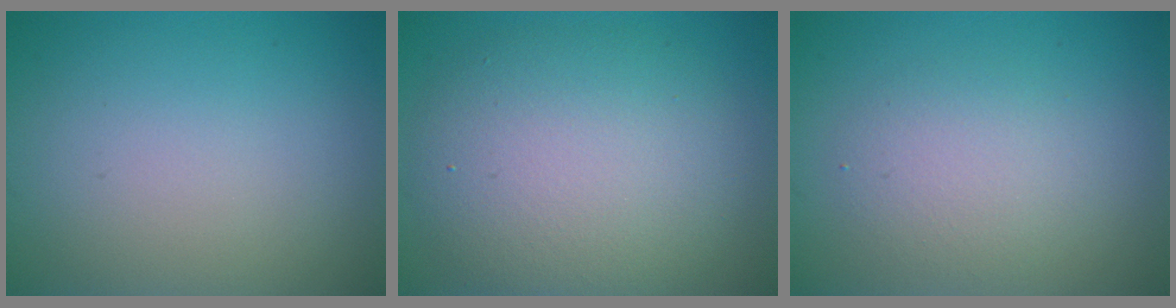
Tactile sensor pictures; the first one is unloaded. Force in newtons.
{"total": 8.3, "press": 8.2, "slide": 0.2}
{"total": 2.9, "press": 2.9, "slide": 0.3}